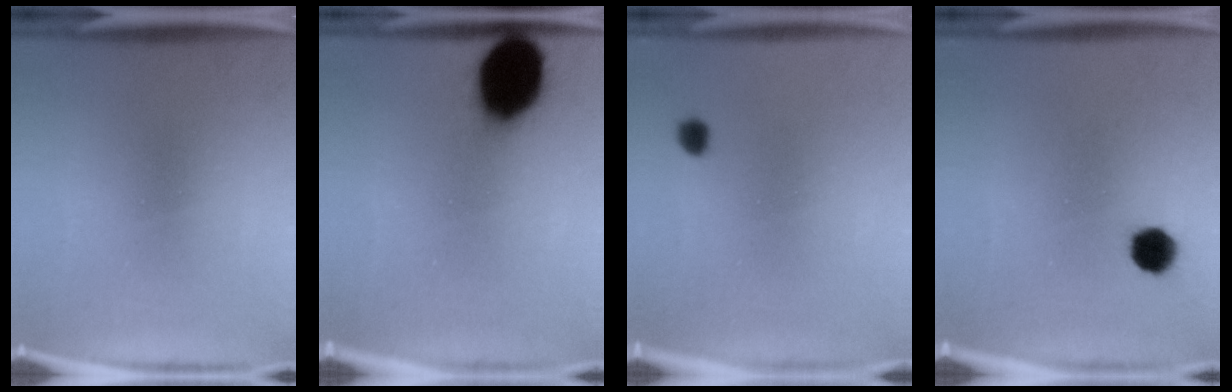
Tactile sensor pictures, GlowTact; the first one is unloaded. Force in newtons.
{"total": 17.1}
{"total": 1.7}
{"total": 5.0}